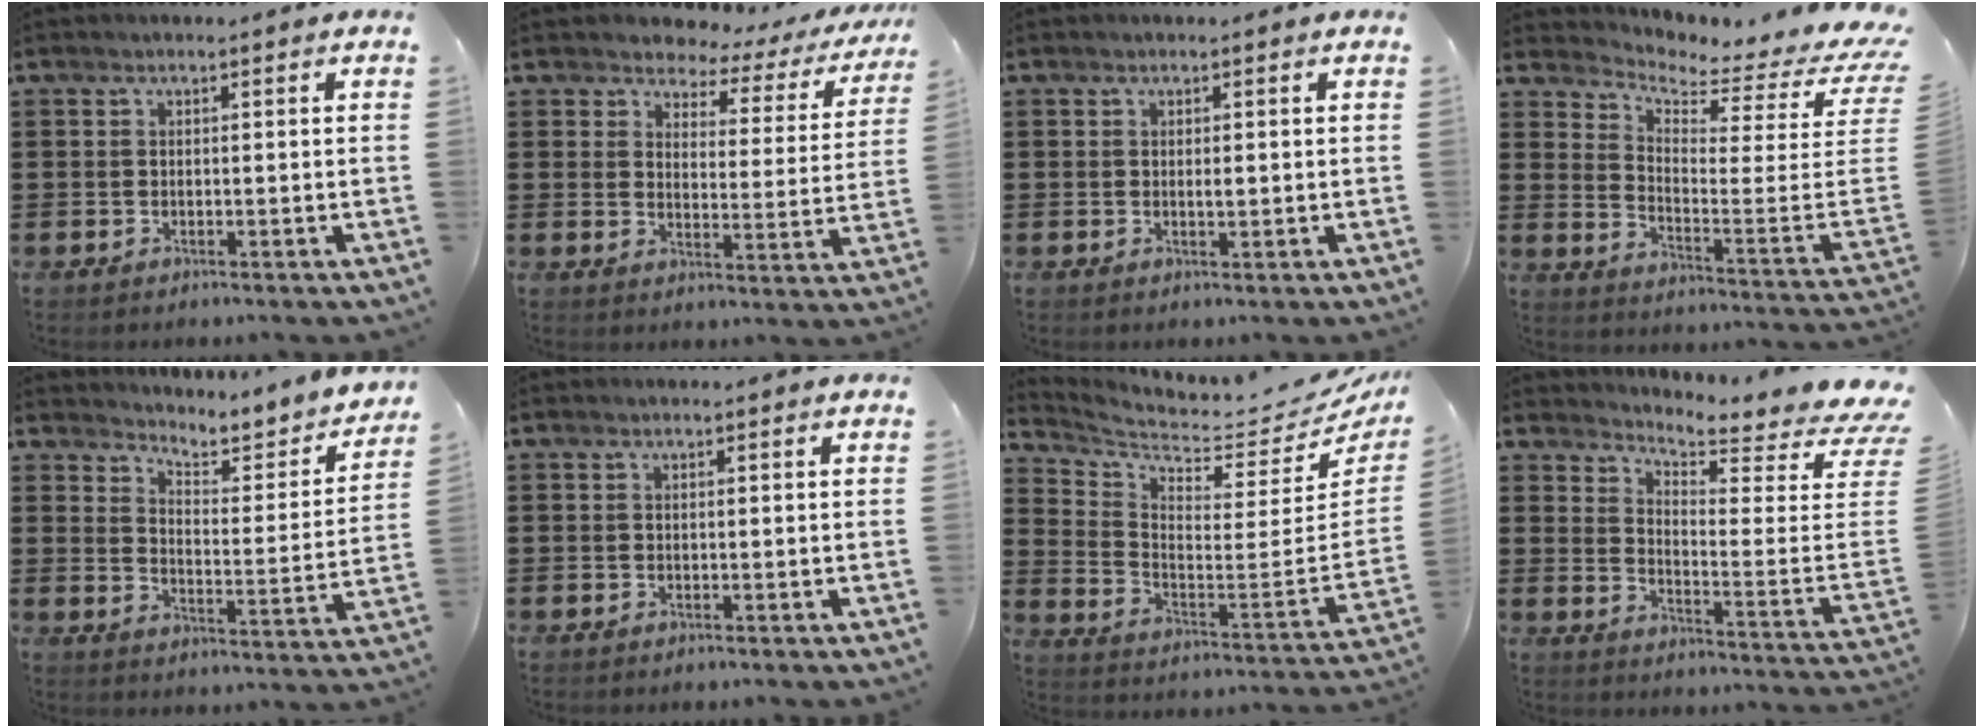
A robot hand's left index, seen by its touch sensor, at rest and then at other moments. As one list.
[{"total": 3.2, "force": [2.7, 1.6, 0.7], "torque": [-0.028, -0.021, 0.038]}, {"total": 1.0, "force": [0.1, 0.3, 1.0], "torque": [-0.019, 0.000, 0.002]}, {"total": 2.9, "force": [2.5, -0.2, 1.4], "torque": [-0.043, -0.051, 0.032]}, {"total": 3.6, "force": [3.5, 0.4, 0.7], "torque": [-0.032, -0.039, 0.050]}, {"total": 0.0}, {"total": 4.3, "force": [3.8, 0.7, 1.8], "torque": [-0.062, -0.054, 0.061]}, {"total": 4.7, "force": [4.5, -0.4, 1.3], "torque": [-0.049, -0.059, 0.072]}]